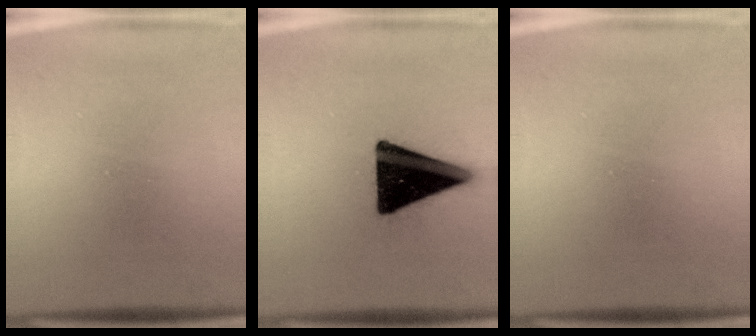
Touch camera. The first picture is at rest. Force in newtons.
{"total": 18.8}
{"total": 0.0}